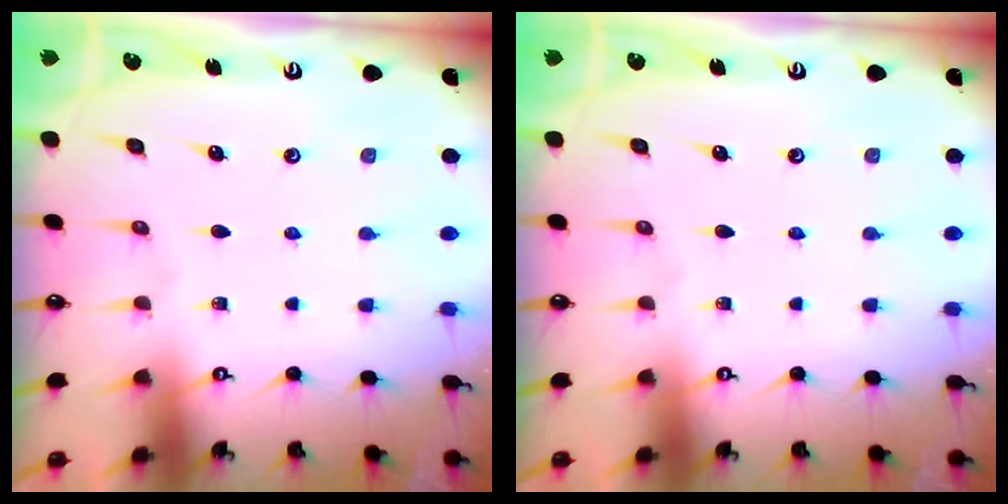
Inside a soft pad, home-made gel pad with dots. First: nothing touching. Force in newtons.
{"total": 0.0}